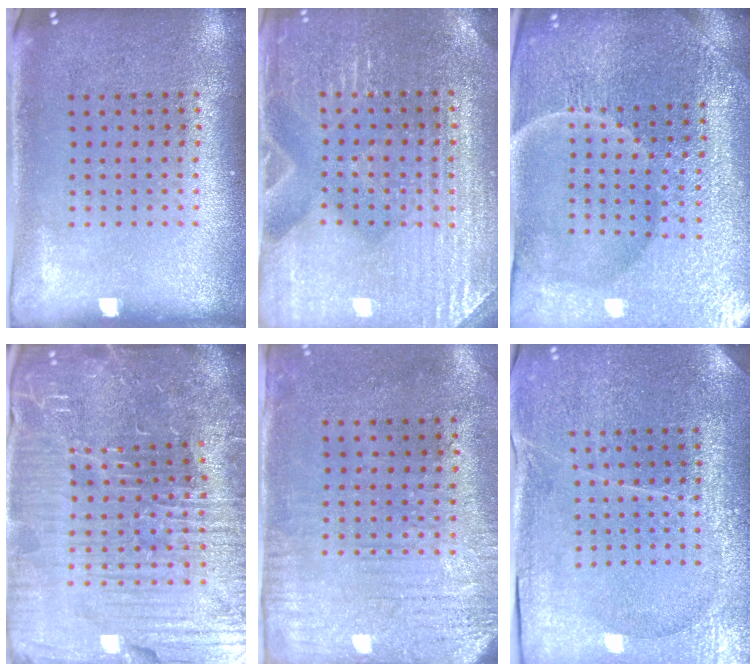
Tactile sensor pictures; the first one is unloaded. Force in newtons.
{"total": 3.5, "press": 3.4, "slide": 0.7}
{"total": 5.6, "press": 5.2, "slide": 2.1}
{"total": 7.6, "press": 6.7, "slide": 3.5}
{"total": 3.1, "press": 2.5, "slide": 1.9}
{"total": 3.8, "press": 3.5, "slide": 1.5}